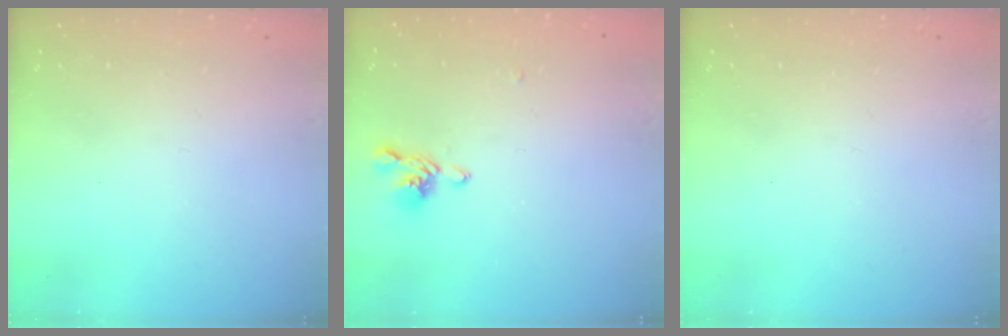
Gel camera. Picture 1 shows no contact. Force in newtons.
{"total": 3.4, "press": 3.4, "slide": 0.6}
{"total": 0.0}